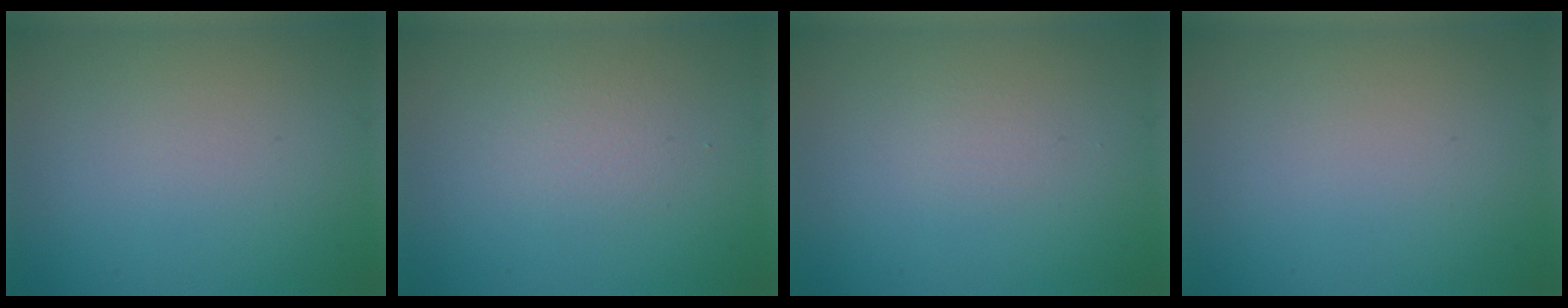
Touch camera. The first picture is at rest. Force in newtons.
{"total": 1.3, "press": 1.3, "slide": 0.1}
{"total": 0.6, "press": 0.6, "slide": 0.1}
{"total": 0.0}